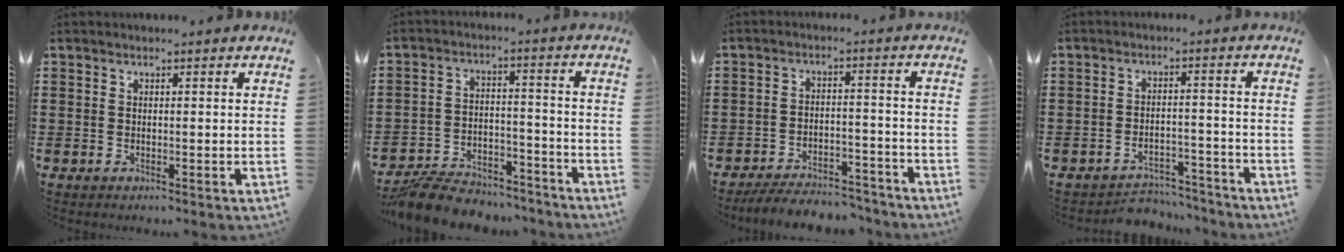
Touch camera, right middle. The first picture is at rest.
{"total": 8.2, "force": [-7.8, 1.7, 1.9], "torque": [-0.031, 0.023, -0.149]}
{"total": 5.5, "force": [-5.3, 0.8, 1.1], "torque": [-0.023, 0.007, -0.107]}
{"total": 4.3, "force": [-4.2, 0.7, 0.3], "torque": [-0.008, 0.006, -0.088]}